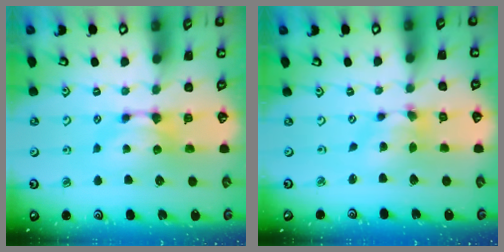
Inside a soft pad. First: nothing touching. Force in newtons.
{"total": 3.4, "press": 3.0, "slide": 1.6}